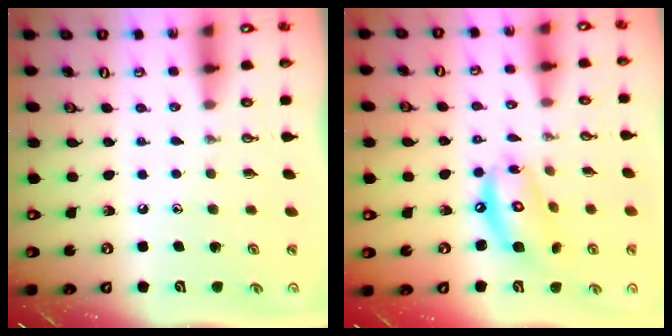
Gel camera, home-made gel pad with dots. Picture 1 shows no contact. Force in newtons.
{"total": 12.6, "press": 12.5, "slide": 1.1}